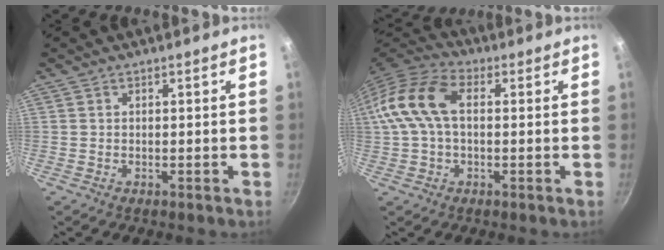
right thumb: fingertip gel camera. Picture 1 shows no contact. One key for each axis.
{"total": 12.4, "fx": 1.4, "fy": 7.5, "fz": 9.8, "tx": -0.188, "ty": 0.031, "tz": 0.009}